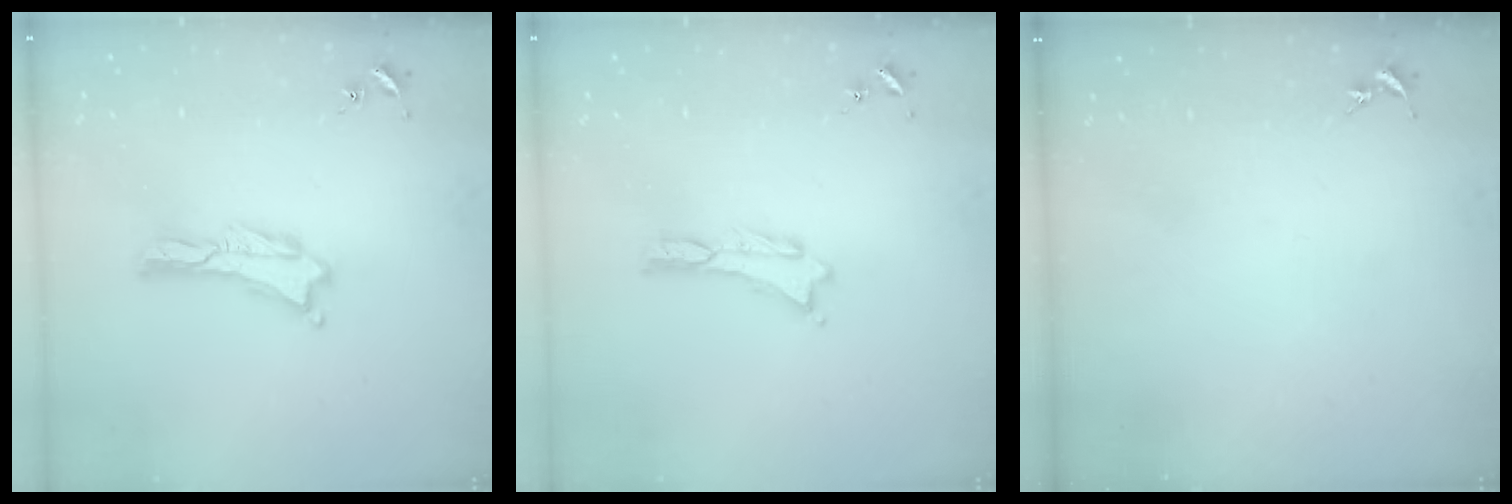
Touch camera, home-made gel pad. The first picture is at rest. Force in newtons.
{"total": 0.0}
{"total": 0.0}